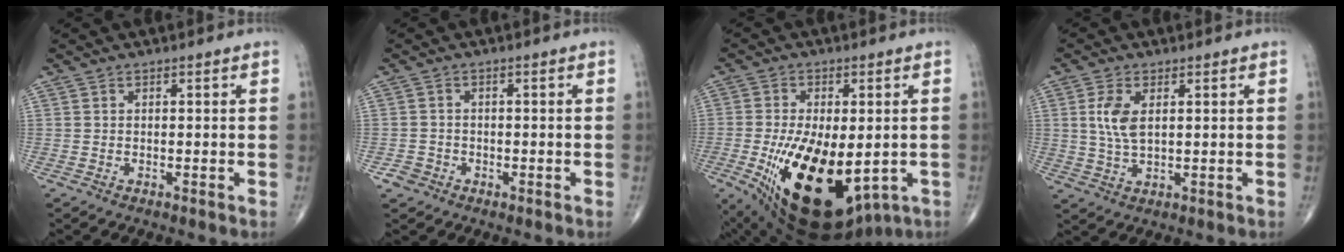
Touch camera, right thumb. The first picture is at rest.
{"total": 2.2, "force": [-1.1, 1.9, 0.2], "torque": [0.008, 0.011, -0.022]}
{"total": 22.2, "force": [-5.6, 11.5, 18.1], "torque": [-0.298, -0.021, -0.055]}
{"total": 5.8, "force": [1.4, 2.8, 4.9], "torque": [-0.106, -0.005, 0.032]}